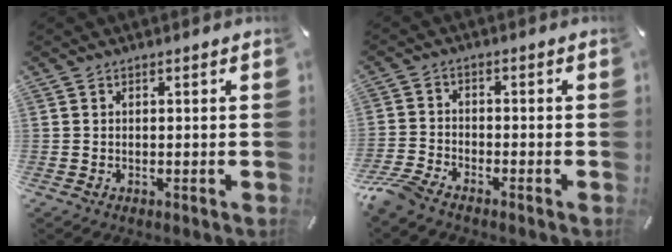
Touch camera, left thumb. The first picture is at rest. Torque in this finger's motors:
{"motor_torque": [0.30, 1.50, 0.22, 0.14, 0.16]}